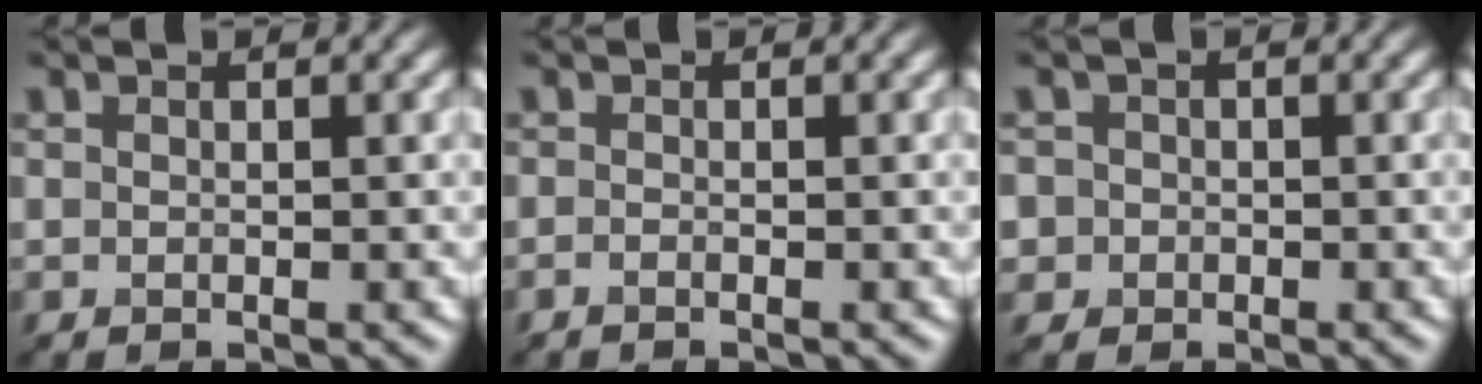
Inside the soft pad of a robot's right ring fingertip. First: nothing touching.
{"total": 0.6, "force": [-0.5, 0.1, 0.3], "torque": [-0.011, -0.002, -0.010]}
{"total": 2.4, "force": [0.2, 2.4, 0.3], "torque": [0.008, 0.013, -0.011]}